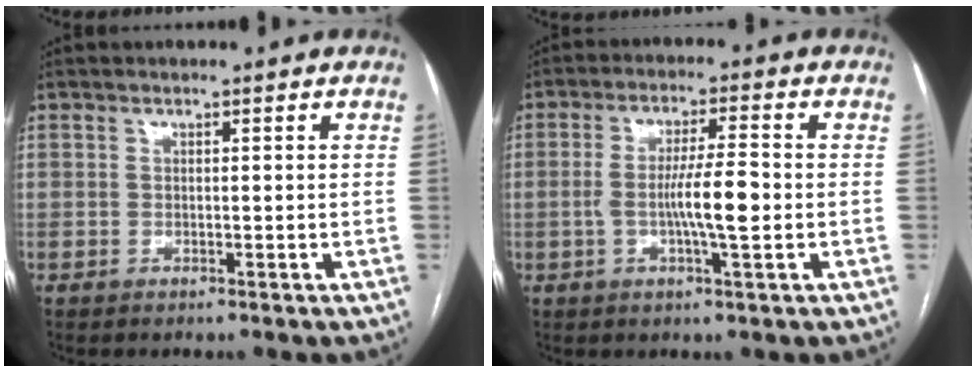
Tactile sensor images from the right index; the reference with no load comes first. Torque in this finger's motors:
{"motor_torque": [0.29, -0.06, 0.18, 0.13]}